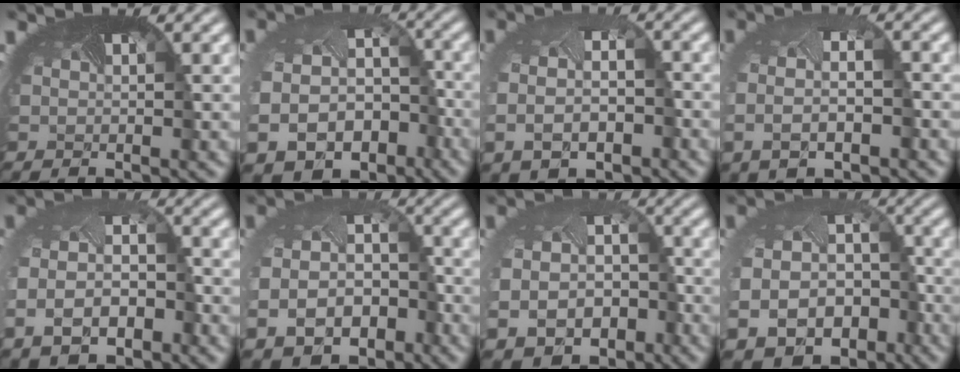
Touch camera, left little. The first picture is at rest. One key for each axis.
{"total": 12.4, "fx": -5.7, "fy": 9.2, "fz": 6.0, "tx": -0.116, "ty": -0.063, "tz": -0.065}
{"total": 5.8, "fx": -1.6, "fy": 3.6, "fz": 4.2, "tx": -0.093, "ty": -0.028, "tz": -0.013}
{"total": 4.8, "fx": -1.0, "fy": 2.4, "fz": 4.0, "tx": -0.083, "ty": -0.012, "tz": -0.007}
{"total": 6.0, "fx": -2.5, "fy": 3.5, "fz": 4.2, "tx": -0.096, "ty": -0.023, "tz": -0.040}
{"total": 8.2, "fx": -3.9, "fy": 5.7, "fz": 4.5, "tx": -0.093, "ty": -0.039, "tz": -0.044}
{"total": 10.1, "fx": -4.4, "fy": 7.5, "fz": 5.2, "tx": -0.106, "ty": -0.054, "tz": -0.049}
{"total": 13.8, "fx": -6.5, "fy": 10.3, "fz": 6.4, "tx": -0.124, "ty": -0.071, "tz": -0.074}